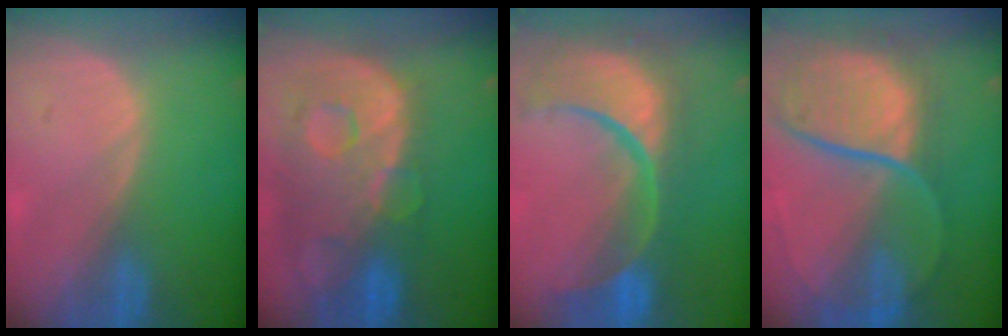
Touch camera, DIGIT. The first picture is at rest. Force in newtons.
{"total": 13.3, "press": 10.9, "slide": 7.6}
{"total": 14.2, "press": 11.3, "slide": 8.7}
{"total": 11.8, "press": 9.8, "slide": 6.6}